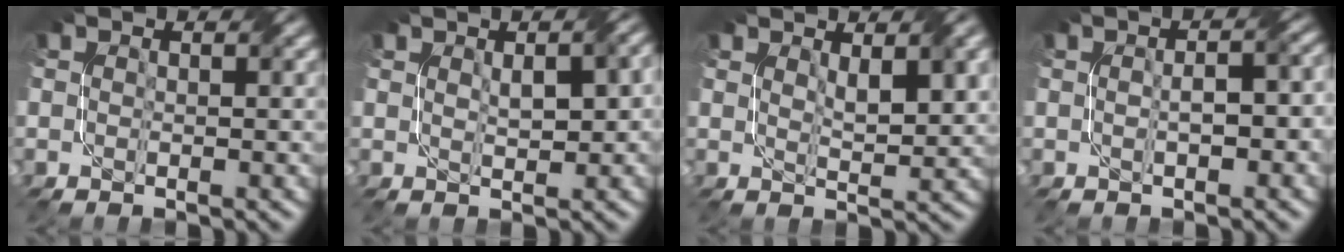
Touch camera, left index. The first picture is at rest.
{"total": 3.7, "force": [1.0, 1.3, 3.3], "torque": [-0.046, 0.008, 0.022]}
{"total": 3.5, "force": [1.6, 0.9, 2.9], "torque": [-0.052, -0.002, 0.031]}
{"total": 3.8, "force": [-0.1, 1.7, 3.4], "torque": [-0.042, 0.013, -0.007]}